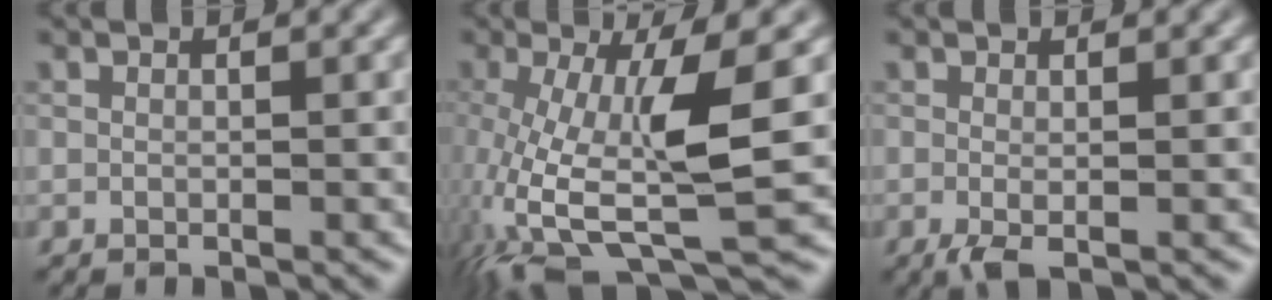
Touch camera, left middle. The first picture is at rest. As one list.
[{"total": 10.2, "force": [-1.3, 2.6, 9.8], "torque": [-0.195, -0.007, -0.028]}, {"total": 1.3, "force": [-0.4, 0.3, 1.2], "torque": [-0.028, -0.003, -0.010]}]